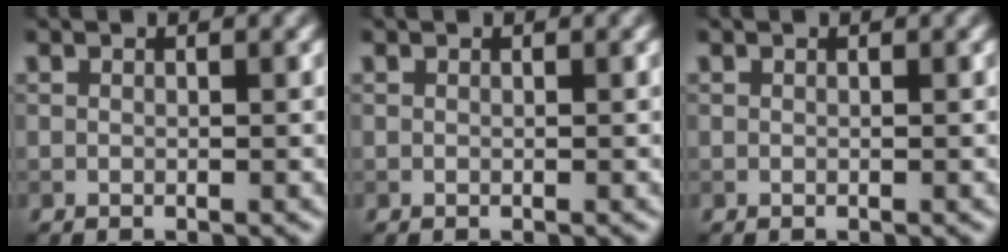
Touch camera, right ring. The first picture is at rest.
{"total": 0.0}
{"total": 0.0}